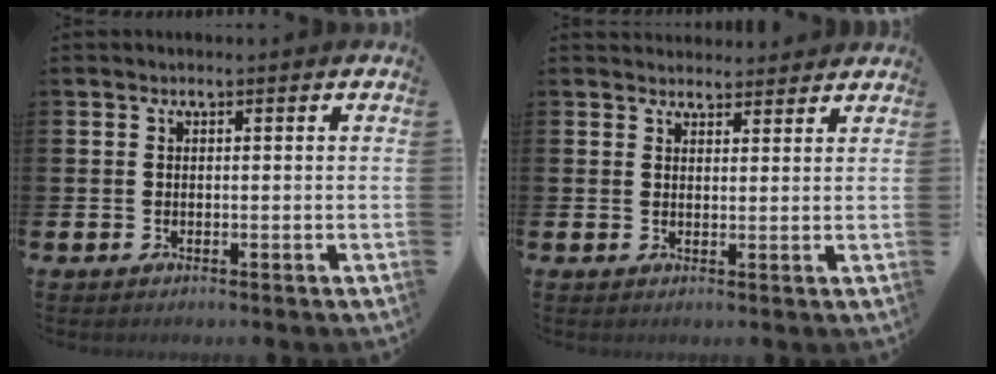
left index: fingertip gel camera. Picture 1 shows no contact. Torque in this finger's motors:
{"motor_torque": [0.77, -1.36, 0.18, 0.02]}